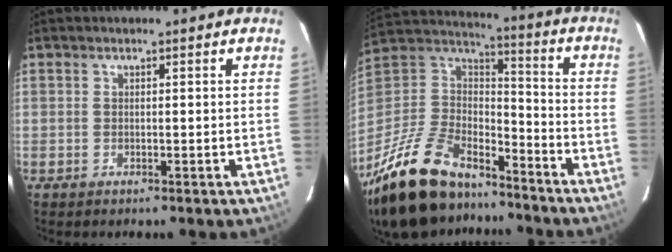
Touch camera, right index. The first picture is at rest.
{"total": 27.6, "force": [-20.2, 12.1, 14.4], "torque": [-0.305, -0.004, -0.330]}